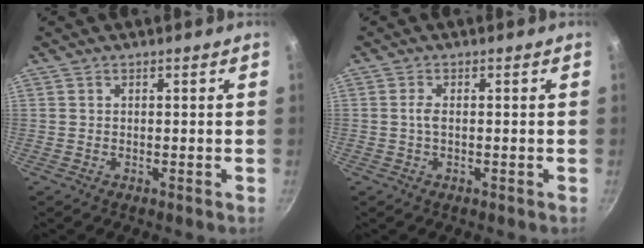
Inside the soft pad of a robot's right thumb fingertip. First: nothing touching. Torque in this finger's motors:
{"motor_torque": [0.89, 0.06, 0.48, 0.17, 0.14]}